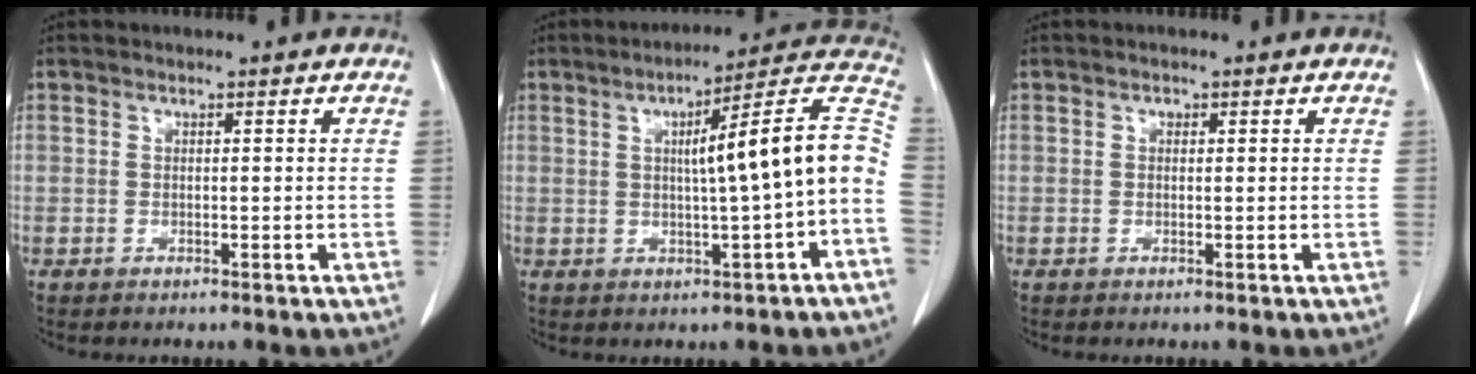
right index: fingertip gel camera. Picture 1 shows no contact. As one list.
[{"total": 13.7, "force": [-0.5, 0.1, 13.7], "torque": [-0.181, 0.035, -0.010]}, {"total": 0.6, "force": [0.2, 0.5, 0.3], "torque": [-0.001, 0.002, 0.002]}]